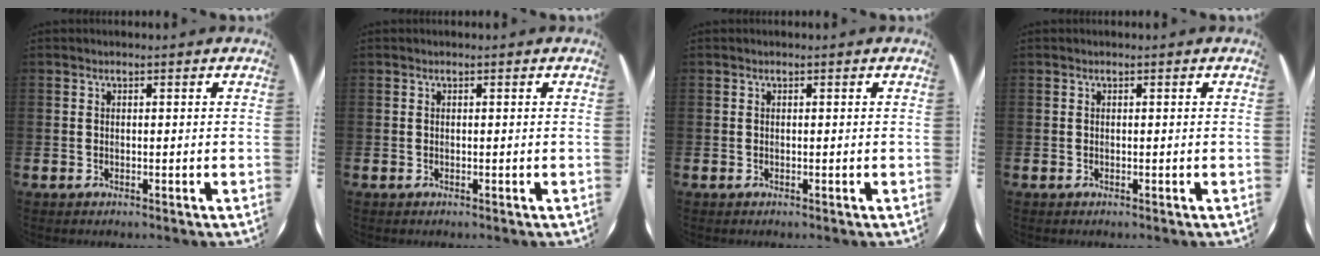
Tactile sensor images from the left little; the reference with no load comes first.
{"total": 0.0}
{"total": 0.0}
{"total": 0.0}